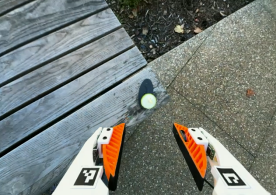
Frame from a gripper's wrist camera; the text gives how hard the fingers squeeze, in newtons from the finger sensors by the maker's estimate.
{"total": 0.0}